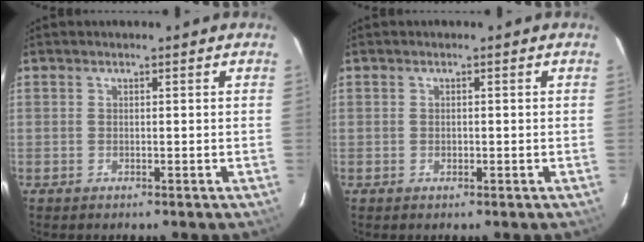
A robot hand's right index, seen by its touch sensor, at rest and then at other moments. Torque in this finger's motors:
{"motor_torque": [-0.05, -0.01, -0.03, 0.00]}